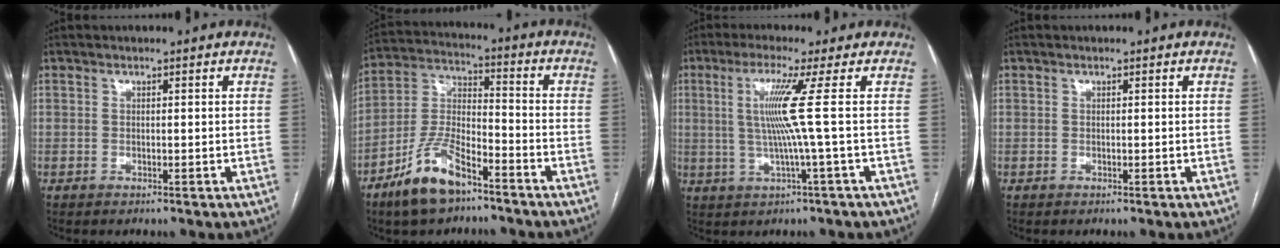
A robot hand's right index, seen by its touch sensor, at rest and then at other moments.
{"total": 11.4, "force": [-7.7, 3.9, 7.4], "torque": [-0.161, -0.002, -0.148]}
{"total": 6.9, "force": [0.8, -2.4, 6.4], "torque": [-0.133, 0.000, 0.021]}
{"total": 0.0}